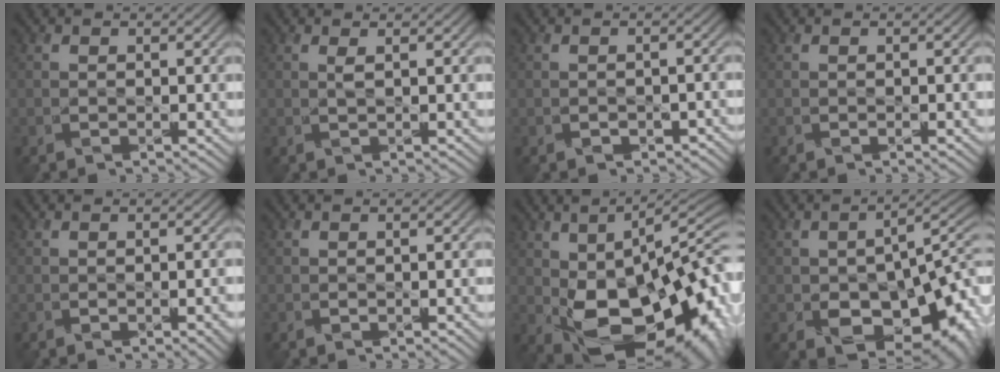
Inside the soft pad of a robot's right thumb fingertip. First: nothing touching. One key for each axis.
{"total": 0.9, "fx": 0.4, "fy": 0.1, "fz": 0.8, "tx": -0.020, "ty": 0.002, "tz": 0.008}
{"total": 1.7, "fx": -0.9, "fy": 1.0, "fz": 1.0, "tx": -0.018, "ty": -0.004, "tz": -0.010}
{"total": 0.8, "fx": -0.2, "fy": 0.1, "fz": 0.8, "tx": -0.013, "ty": -0.001, "tz": -0.002}
{"total": 2.6, "fx": -0.8, "fy": 1.0, "fz": 2.3, "tx": -0.033, "ty": -0.008, "tz": -0.004}
{"total": 0.9, "fx": -0.3, "fy": 0.4, "fz": 0.8, "tx": -0.016, "ty": -0.002, "tz": -0.003}
{"total": 20.4, "fx": -4.2, "fy": 10.9, "fz": 16.8, "tx": -0.264, "ty": -0.031, "tz": -0.055}
{"total": 14.9, "fx": -4.9, "fy": 8.7, "fz": 11.0, "tx": -0.154, "ty": -0.038, "tz": -0.054}